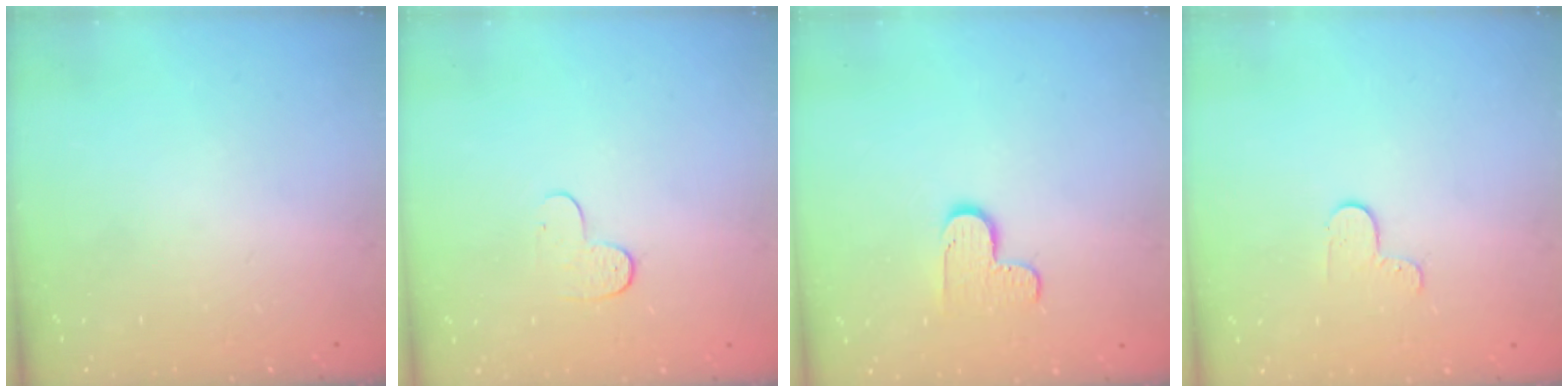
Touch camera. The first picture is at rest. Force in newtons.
{"total": 3.9, "press": 3.8, "slide": 0.4}
{"total": 6.6, "press": 6.5, "slide": 0.4}
{"total": 3.7, "press": 3.6, "slide": 0.3}